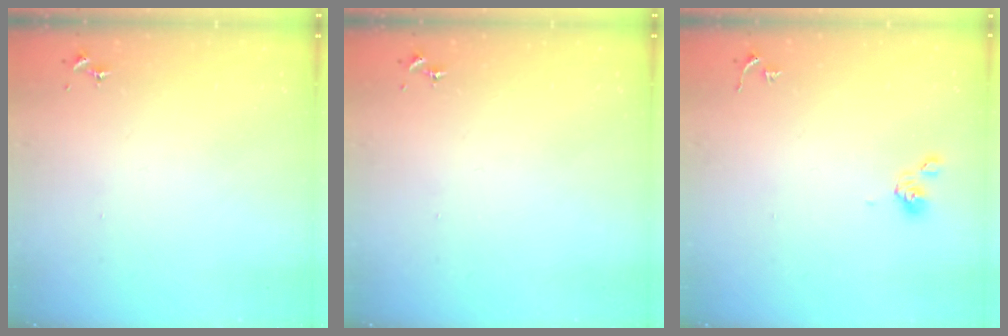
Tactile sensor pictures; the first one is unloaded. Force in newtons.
{"total": 0.0}
{"total": 5.1, "press": 4.9, "slide": 1.4}